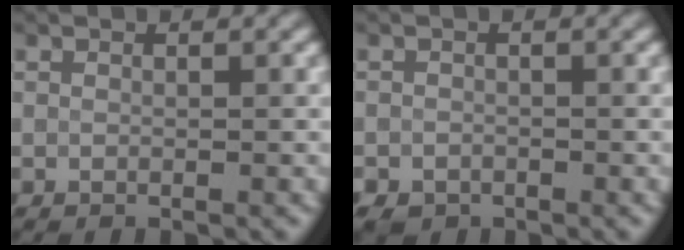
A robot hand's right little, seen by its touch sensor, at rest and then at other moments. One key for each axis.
{"total": 1.8, "fx": -1.2, "fy": 1.3, "fz": 0.5, "tx": -0.005, "ty": -0.006, "tz": -0.022}